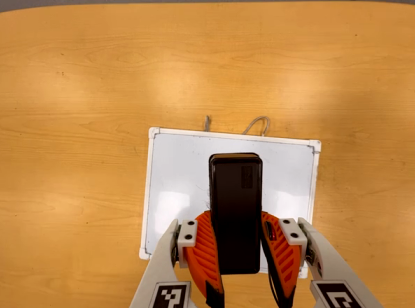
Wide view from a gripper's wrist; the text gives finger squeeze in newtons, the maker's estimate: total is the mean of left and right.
{"total": 7.2, "left": 6.2, "right": 8.1}